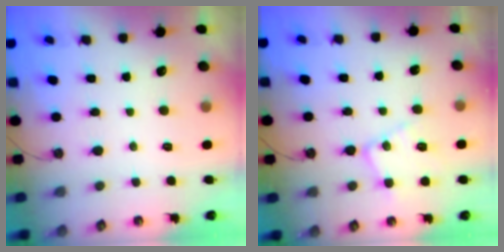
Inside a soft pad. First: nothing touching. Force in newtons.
{"total": 13.2, "press": 13.1, "slide": 1.0}